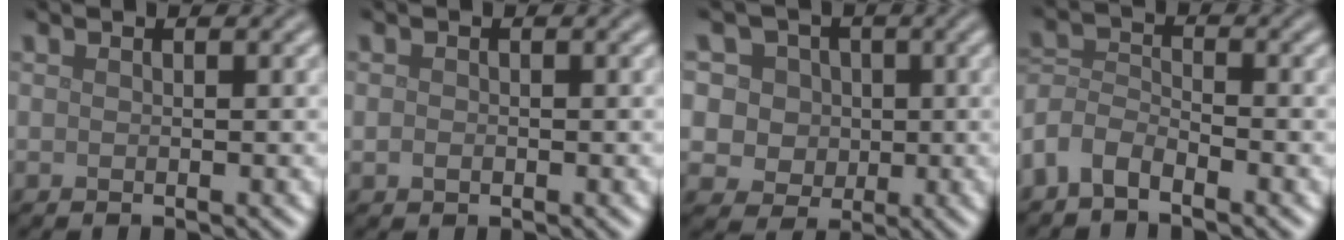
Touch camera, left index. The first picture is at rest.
{"total": 0.7, "force": [-0.2, 0.6, 0.4], "torque": [-0.005, -0.003, -0.005]}
{"total": 7.8, "force": [2.8, 6.4, 3.5], "torque": [-0.047, 0.020, 0.016]}
{"total": 3.4, "force": [-2.5, 1.6, 1.7], "torque": [-0.036, 0.003, -0.064]}